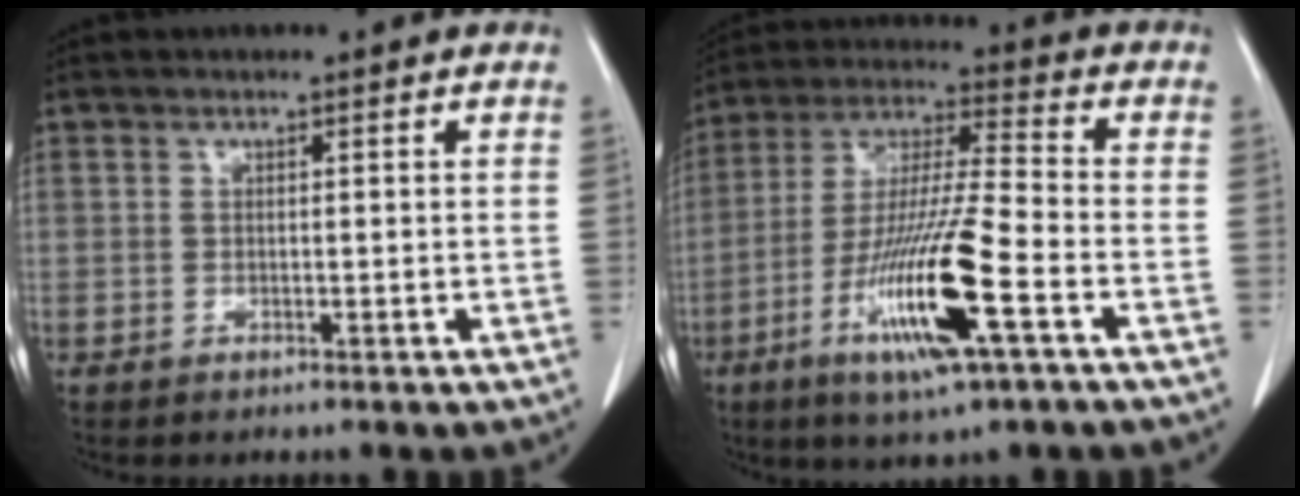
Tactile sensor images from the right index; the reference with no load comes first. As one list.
[{"total": 16.2, "force": [-6.4, 0.7, 14.9], "torque": [-0.294, -0.020, -0.115]}]